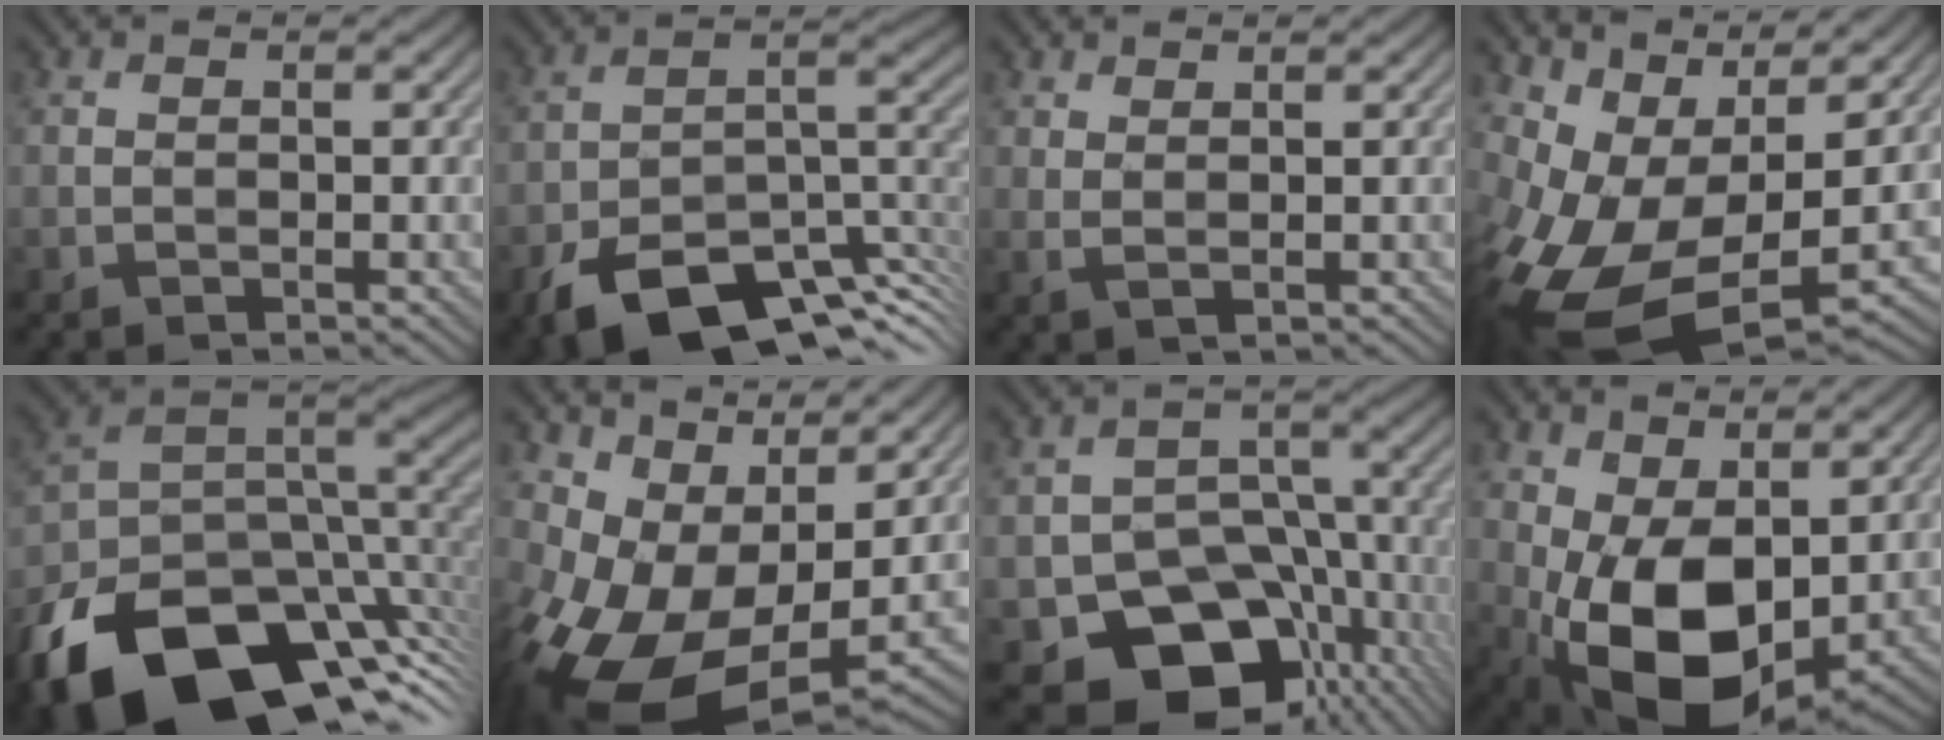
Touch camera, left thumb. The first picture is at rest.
{"total": 13.4, "force": [-8.5, 6.0, 8.4], "torque": [-0.141, -0.020, -0.148]}
{"total": 1.7, "force": [1.4, 0.0, 1.0], "torque": [-0.025, 0.001, 0.025]}
{"total": 13.3, "force": [1.6, 7.4, 11.0], "torque": [-0.245, -0.019, 0.051]}
{"total": 18.3, "force": [-9.2, 10.6, 11.8], "torque": [-0.252, -0.051, -0.125]}
{"total": 12.7, "force": [2.3, 7.8, 9.7], "torque": [-0.197, -0.017, 0.061]}
{"total": 14.5, "force": [-6.5, 10.2, 7.9], "torque": [-0.105, -0.031, -0.096]}
{"total": 14.0, "force": [-0.3, 8.4, 11.1], "torque": [-0.215, -0.034, 0.006]}